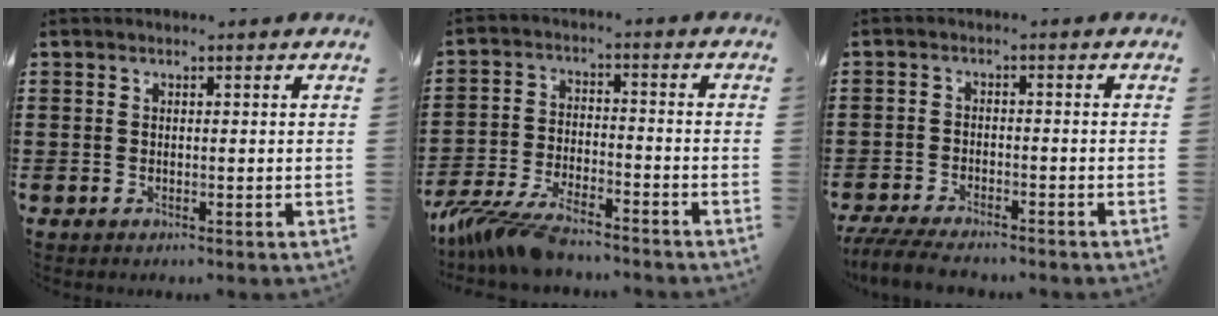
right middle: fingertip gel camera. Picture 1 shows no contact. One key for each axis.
{"total": 7.9, "fx": -7.0, "fy": 1.2, "fz": 3.4, "tx": -0.086, "ty": -0.002, "tz": -0.140}
{"total": 4.6, "fx": -4.3, "fy": 0.7, "fz": 1.3, "tx": -0.035, "ty": -0.008, "tz": -0.089}